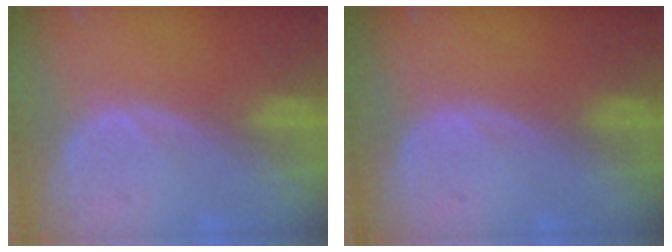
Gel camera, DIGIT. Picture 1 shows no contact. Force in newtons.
{"total": 0.0}